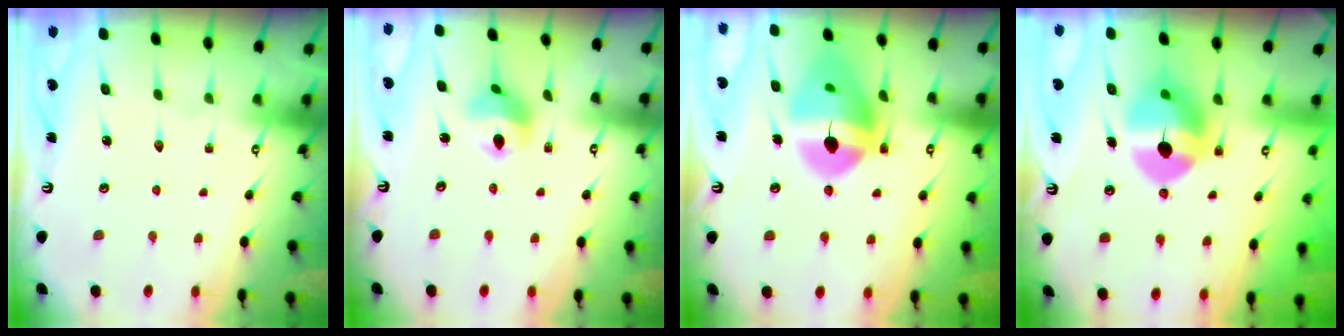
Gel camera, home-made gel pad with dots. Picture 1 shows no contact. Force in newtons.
{"total": 8.2, "press": 8.2, "slide": 0.6}
{"total": 17.0, "press": 16.9, "slide": 1.8}
{"total": 9.7, "press": 9.6, "slide": 1.3}